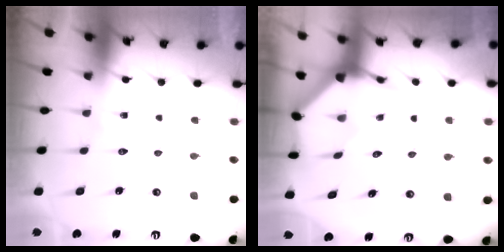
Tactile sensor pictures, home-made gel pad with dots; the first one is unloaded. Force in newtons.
{"total": 3.9, "press": 3.9, "slide": 0.5}